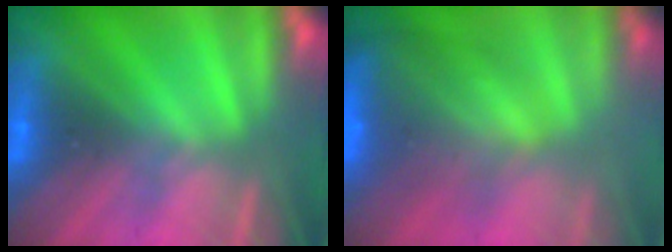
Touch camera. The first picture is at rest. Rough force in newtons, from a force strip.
{"total": 7.5}